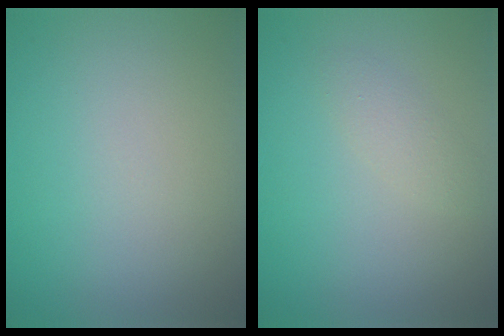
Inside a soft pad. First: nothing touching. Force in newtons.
{"total": 1.3, "press": 1.3, "slide": 0.1}